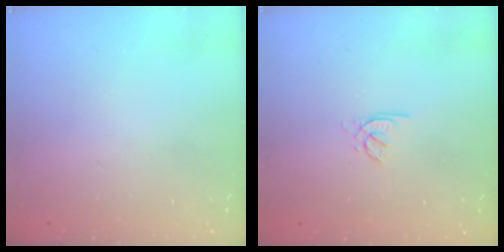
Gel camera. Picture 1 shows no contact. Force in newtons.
{"total": 1.9, "press": 1.8, "slide": 0.4}